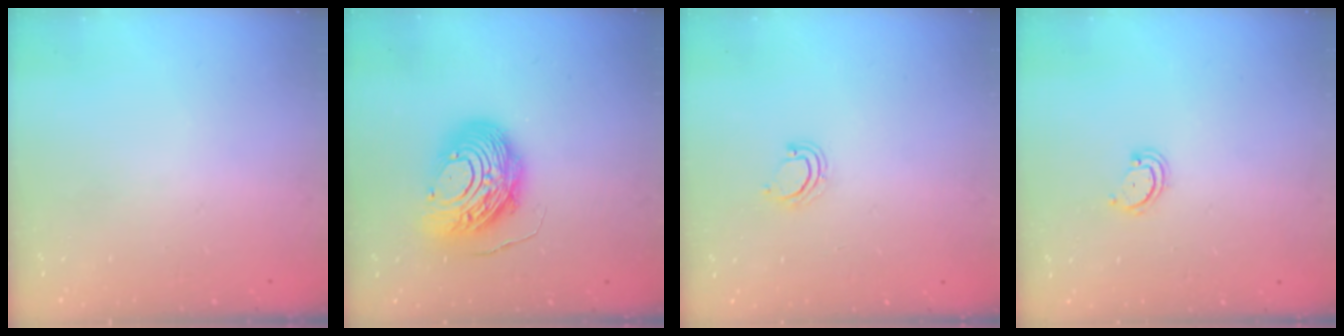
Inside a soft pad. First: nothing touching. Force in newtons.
{"total": 13.7, "press": 13.6, "slide": 1.4}
{"total": 2.2, "press": 2.2, "slide": 0.1}
{"total": 2.6, "press": 2.6, "slide": 0.3}